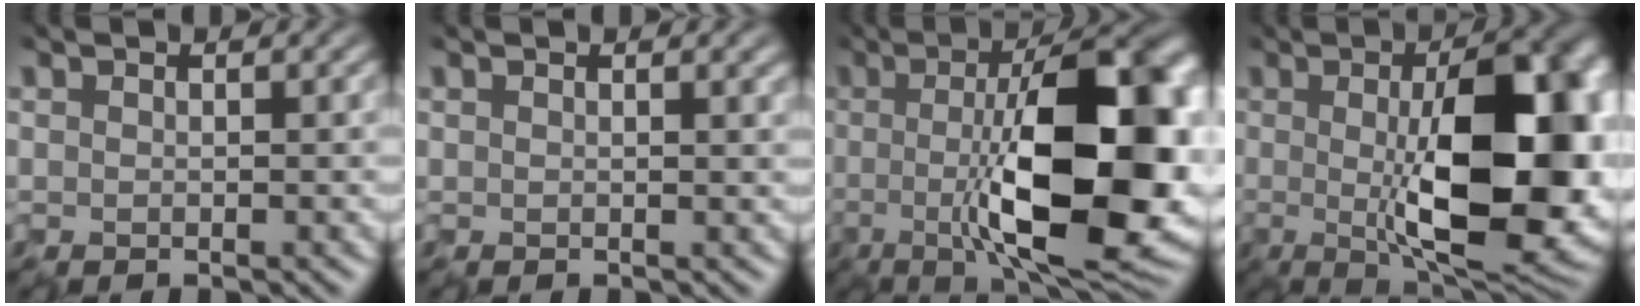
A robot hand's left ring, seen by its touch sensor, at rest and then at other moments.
{"total": 0.9, "force": [0.8, 0.2, 0.3], "torque": [-0.008, 0.000, 0.018]}
{"total": 15.1, "force": [-1.0, 4.3, 14.4], "torque": [-0.183, 0.005, -0.030]}
{"total": 13.9, "force": [-0.7, 4.7, 13.0], "torque": [-0.166, -0.003, -0.013]}